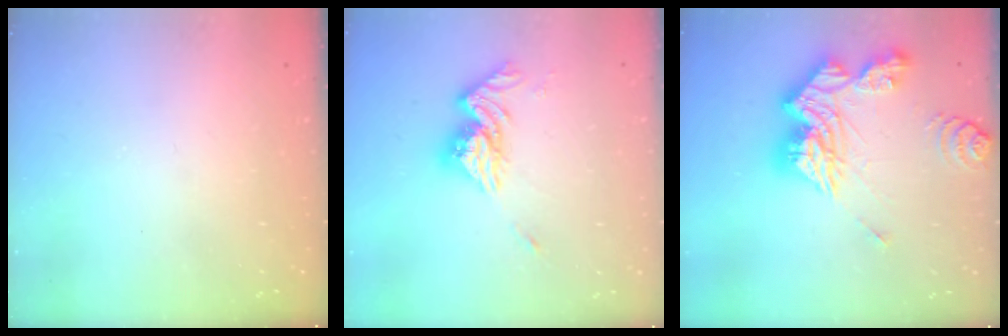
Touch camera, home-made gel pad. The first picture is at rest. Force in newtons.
{"total": 13.6, "press": 13.6, "slide": 1.4}
{"total": 19.8, "press": 19.6, "slide": 2.4}